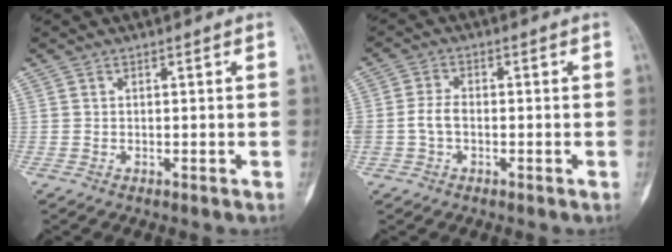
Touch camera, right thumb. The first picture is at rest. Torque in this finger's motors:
{"motor_torque": [1.13, 1.26, 0.55, -0.32, 0.11]}